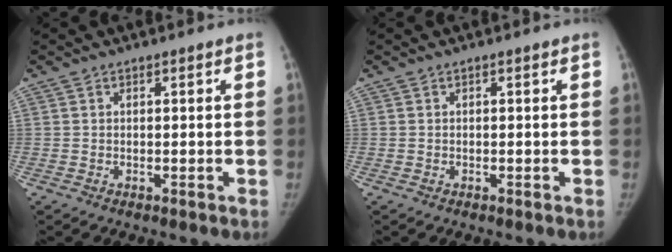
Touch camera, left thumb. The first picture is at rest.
{"total": 0.0}